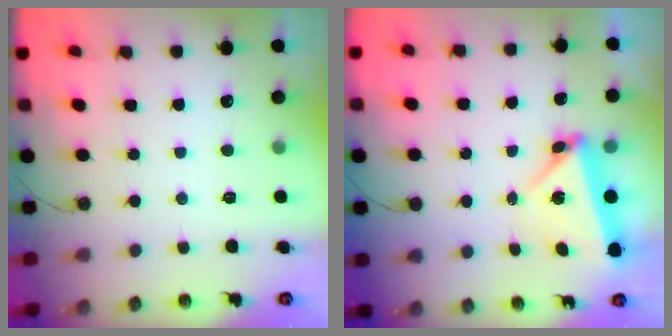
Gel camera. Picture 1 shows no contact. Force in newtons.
{"total": 5.5, "press": 5.5, "slide": 0.2}